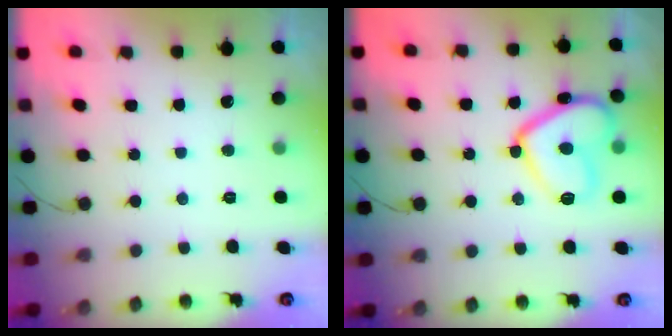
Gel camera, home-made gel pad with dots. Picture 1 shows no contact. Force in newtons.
{"total": 14.7, "press": 14.7, "slide": 1.3}